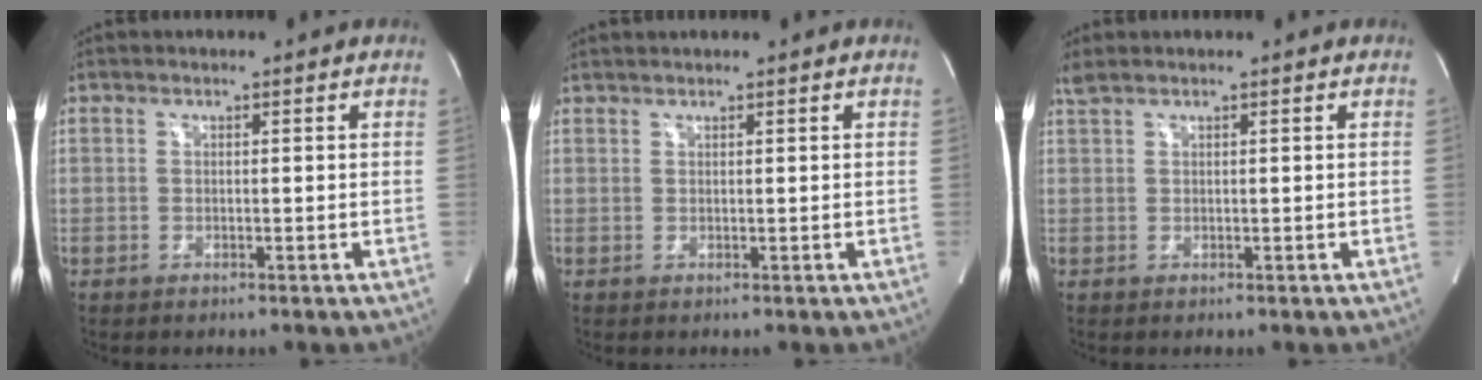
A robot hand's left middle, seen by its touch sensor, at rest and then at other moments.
{"total": 1.5, "force": [1.4, -0.1, 0.3], "torque": [-0.009, 0.013, 0.033]}
{"total": 1.3, "force": [1.1, 0.0, 0.7], "torque": [-0.017, 0.009, 0.024]}